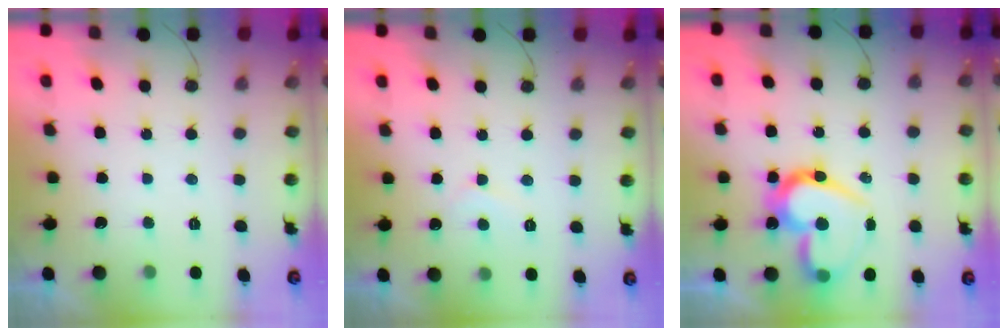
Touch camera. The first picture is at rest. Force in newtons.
{"total": 4.6, "press": 4.6, "slide": 0.5}
{"total": 19.8, "press": 19.7, "slide": 1.7}